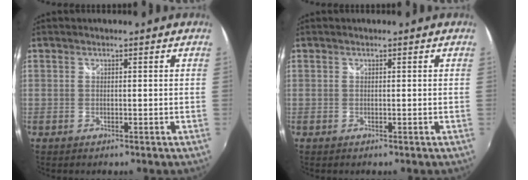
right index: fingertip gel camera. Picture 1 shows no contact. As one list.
[{"total": 0.0}]